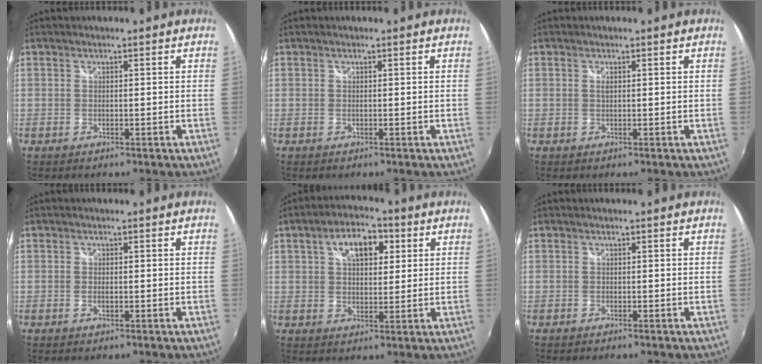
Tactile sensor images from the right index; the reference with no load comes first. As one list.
[{"total": 0.0}, {"total": 0.5, "force": [0.2, 0.2, 0.5], "torque": [-0.010, 0.000, 0.002]}, {"total": 0.8, "force": [-0.3, 0.3, 0.7], "torque": [-0.016, -0.002, -0.006]}, {"total": 8.6, "force": [3.3, 4.8, 6.4], "torque": [-0.104, 0.025, 0.053]}, {"total": 0.6, "force": [-0.5, 0.3, 0.2], "torque": [-0.007, -0.003, -0.011]}]